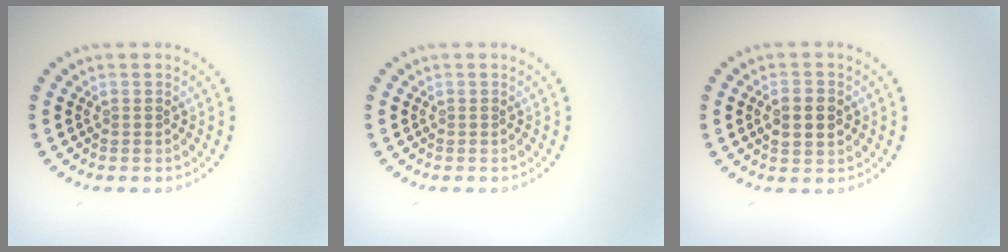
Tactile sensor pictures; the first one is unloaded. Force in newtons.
{"total": 0.0}
{"total": 3.0, "press": 3.0, "slide": 0.1}